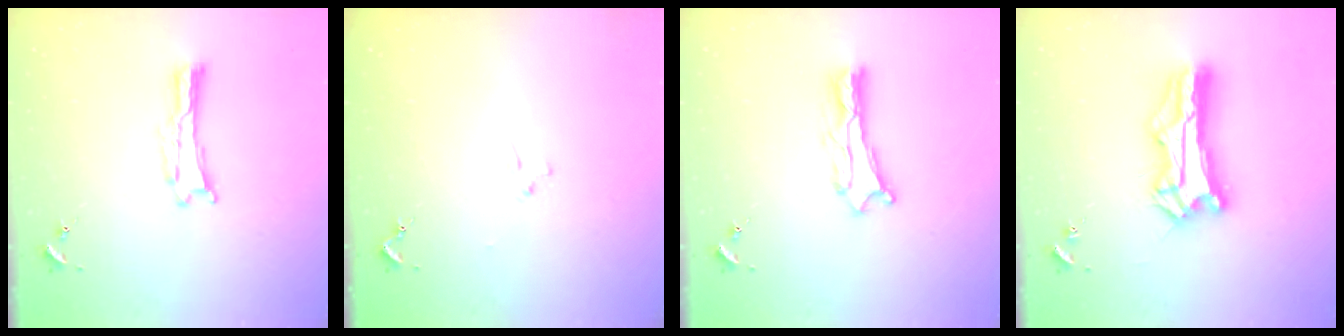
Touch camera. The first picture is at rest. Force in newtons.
{"total": 1.1, "press": 1.1, "slide": 0.1}
{"total": 2.0, "press": 2.0, "slide": 0.2}
{"total": 11.6, "press": 11.6, "slide": 1.0}